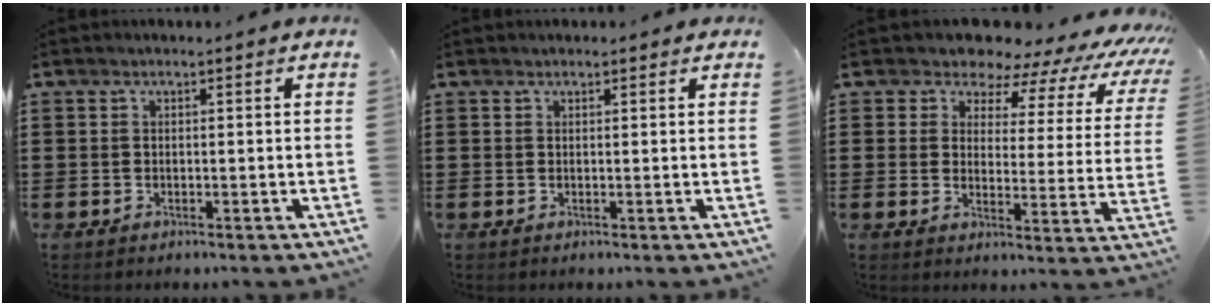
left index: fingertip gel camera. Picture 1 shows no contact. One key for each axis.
{"total": 0.8, "fx": 0.8, "fy": 0.1, "fz": 0.2, "tx": -0.005, "ty": 0.001, "tz": 0.015}
{"total": 7.2, "fx": 6.4, "fy": 2.5, "fz": 2.1, "tx": -0.062, "ty": -0.047, "tz": 0.109}